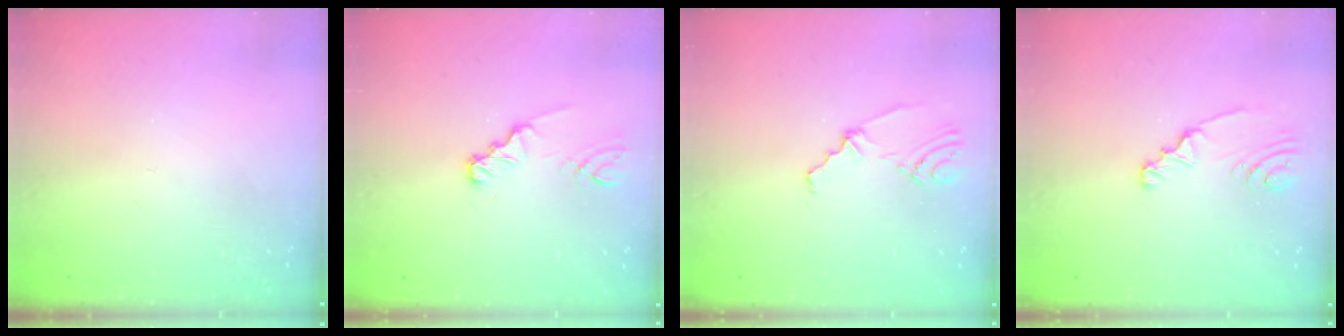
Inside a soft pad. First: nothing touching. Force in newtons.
{"total": 1.8, "press": 1.8, "slide": 0.3}
{"total": 2.5, "press": 2.1, "slide": 1.4}
{"total": 2.3, "press": 2.3, "slide": 0.3}